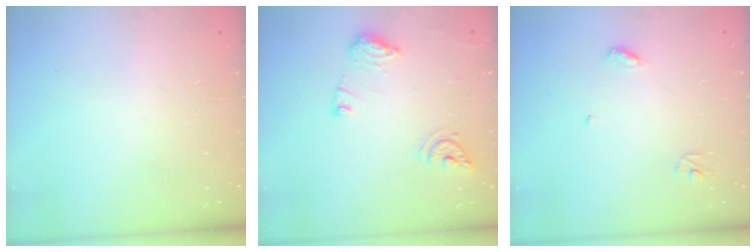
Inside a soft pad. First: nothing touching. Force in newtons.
{"total": 10.3, "press": 10.2, "slide": 1.1}
{"total": 3.9, "press": 3.9, "slide": 0.3}